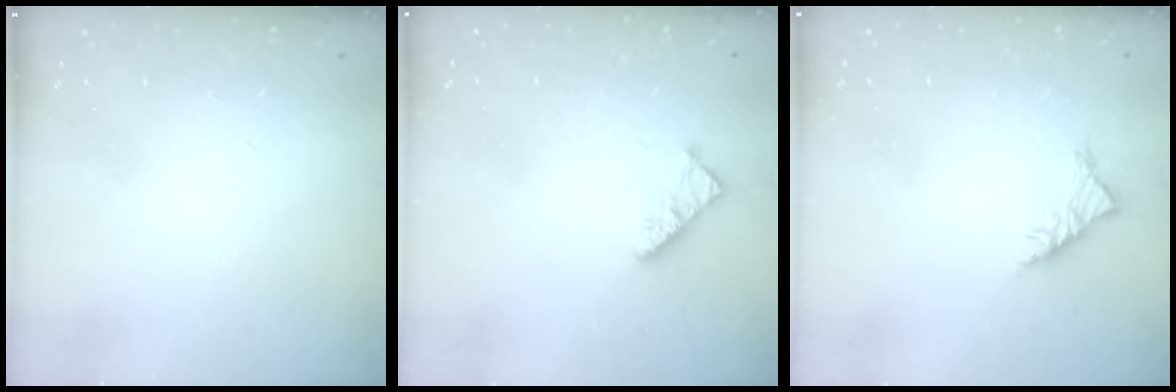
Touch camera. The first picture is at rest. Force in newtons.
{"total": 5.2, "press": 5.2, "slide": 0.6}
{"total": 3.5, "press": 3.4, "slide": 1.0}